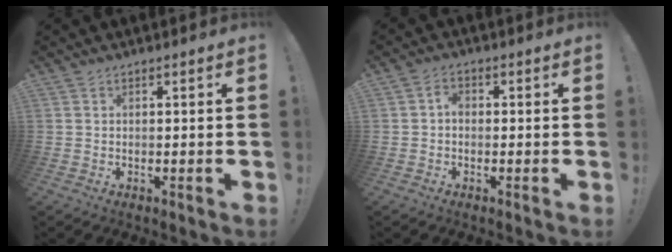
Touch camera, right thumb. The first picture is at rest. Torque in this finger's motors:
{"motor_torque": [0.23, -0.17, -0.14, 0.29, 0.12]}